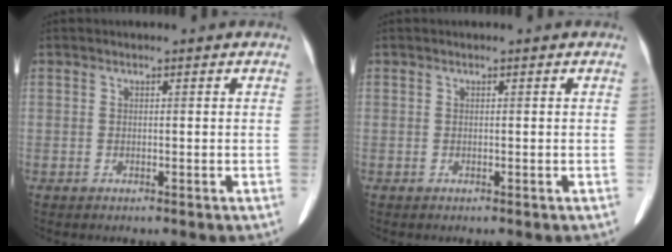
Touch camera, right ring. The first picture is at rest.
{"total": 0.0}